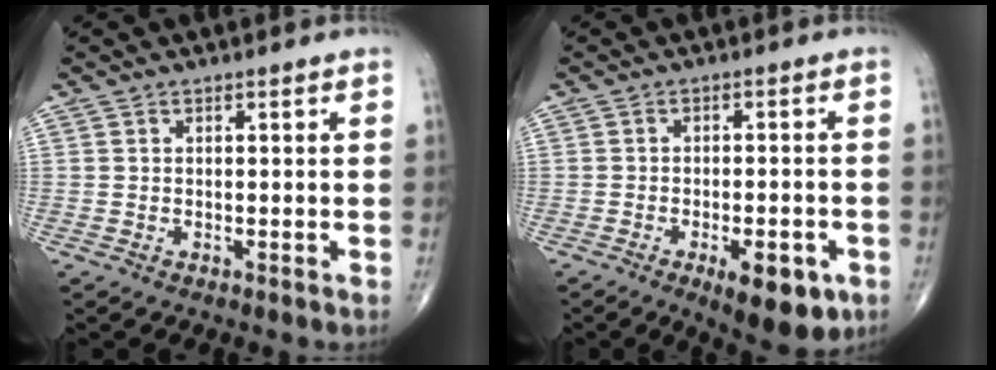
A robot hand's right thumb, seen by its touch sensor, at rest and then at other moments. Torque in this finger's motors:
{"motor_torque": [1.24, 1.56, -0.03, -0.22, 0.26]}